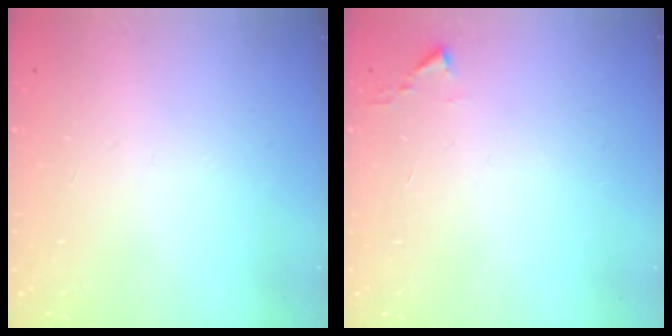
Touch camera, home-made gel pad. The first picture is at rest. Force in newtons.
{"total": 2.4, "press": 2.4, "slide": 0.3}